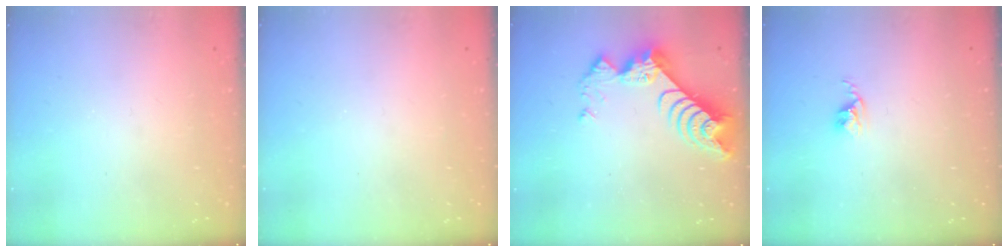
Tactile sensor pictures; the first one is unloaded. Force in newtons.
{"total": 0.0}
{"total": 9.9, "press": 9.9, "slide": 0.8}
{"total": 2.6, "press": 2.6, "slide": 0.4}